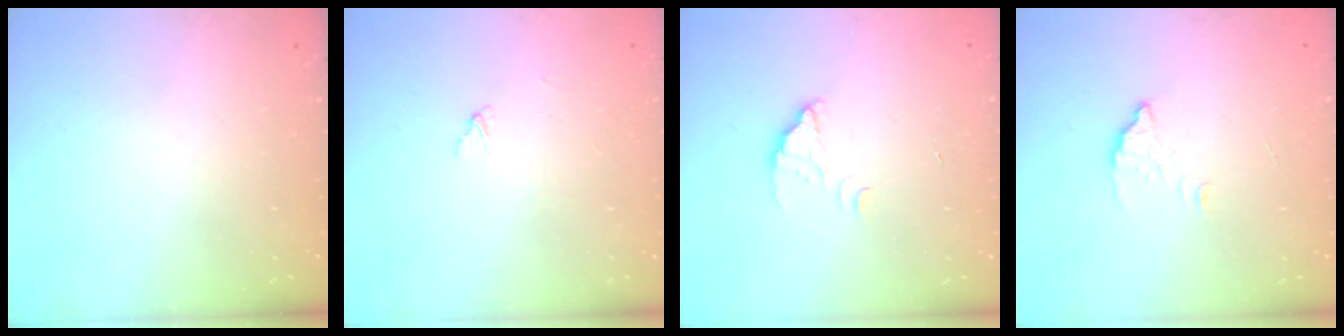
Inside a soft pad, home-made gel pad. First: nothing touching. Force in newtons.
{"total": 2.7, "press": 2.7, "slide": 0.1}
{"total": 2.7, "press": 2.7, "slide": 0.1}
{"total": 3.5, "press": 3.5, "slide": 0.5}